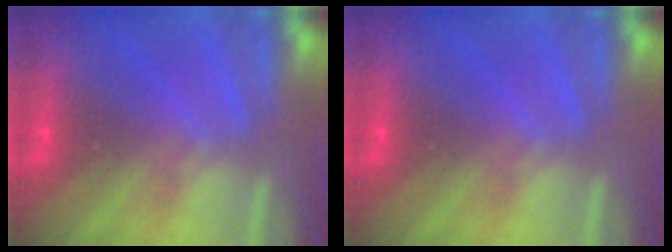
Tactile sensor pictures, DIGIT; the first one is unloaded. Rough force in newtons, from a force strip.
{"total": 0.0}